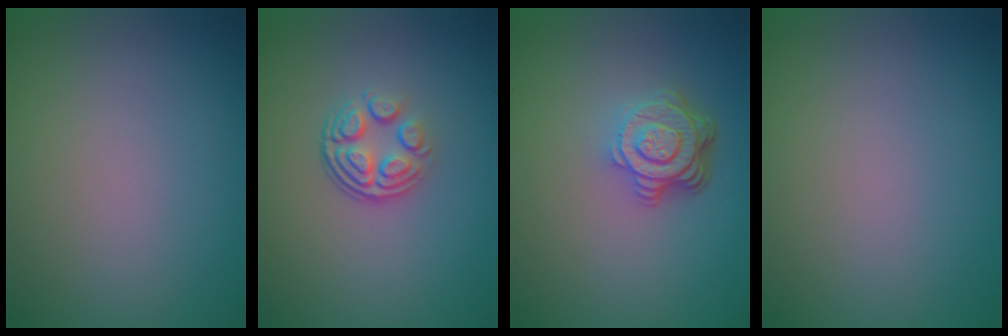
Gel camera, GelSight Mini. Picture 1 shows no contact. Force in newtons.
{"total": 3.7, "press": 2.6, "slide": 2.6}
{"total": 4.7, "press": 3.4, "slide": 3.3}
{"total": 0.0}